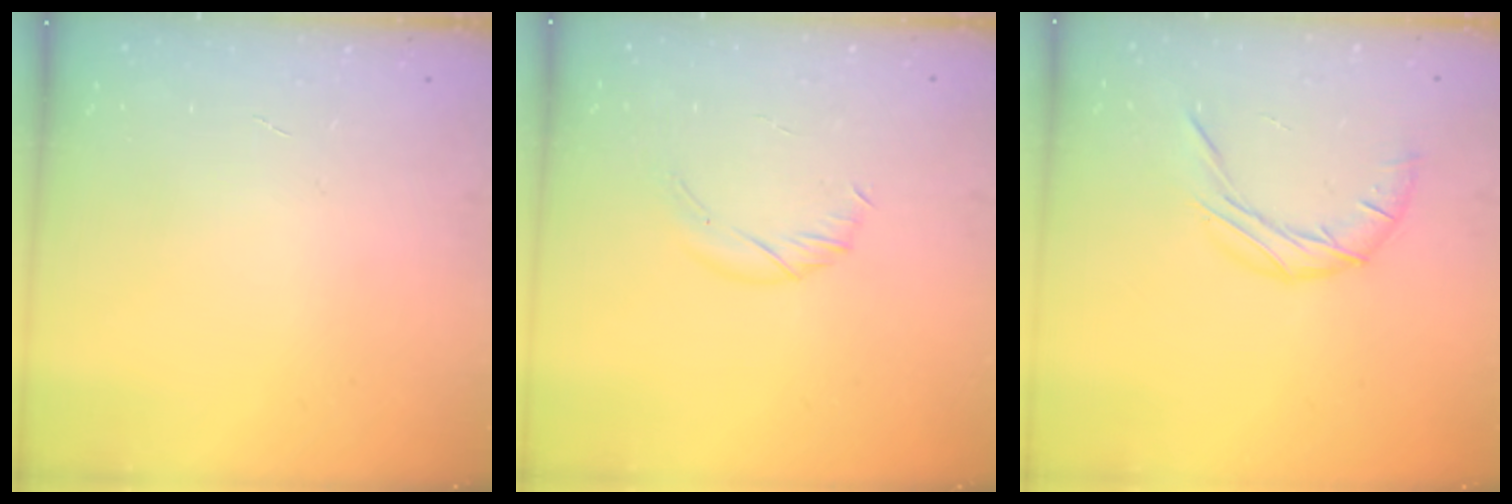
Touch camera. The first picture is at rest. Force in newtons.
{"total": 5.0, "press": 4.8, "slide": 1.4}
{"total": 8.6, "press": 8.6, "slide": 0.2}